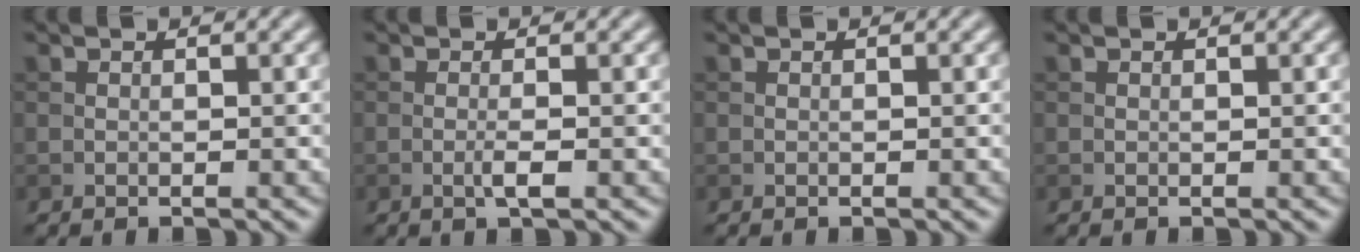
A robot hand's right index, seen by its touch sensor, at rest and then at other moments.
{"total": 1.5, "force": [-0.5, 0.1, 1.4], "torque": [-0.027, -0.001, -0.012]}
{"total": 0.0}
{"total": 0.0}